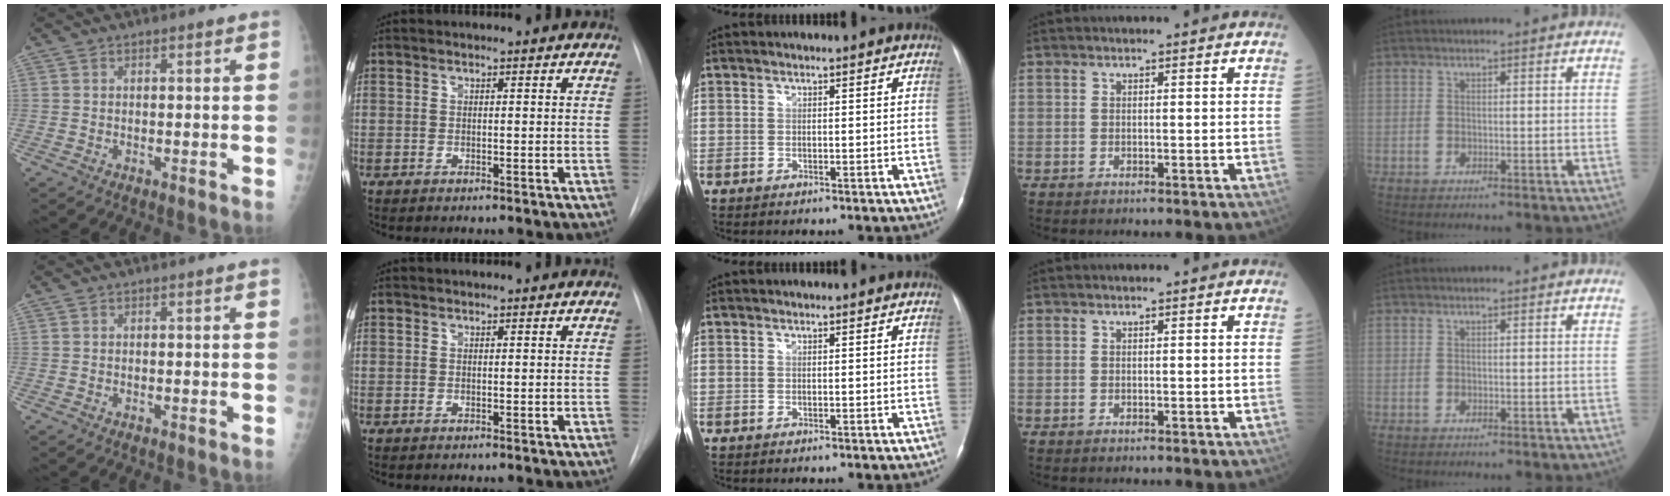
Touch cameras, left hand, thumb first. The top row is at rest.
{}